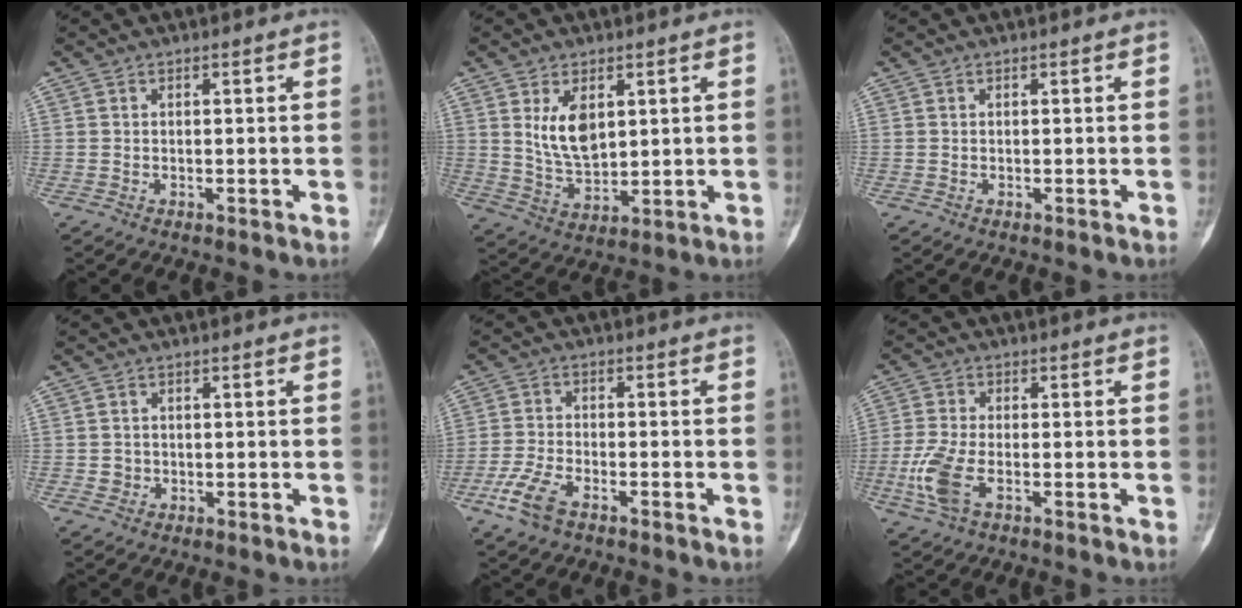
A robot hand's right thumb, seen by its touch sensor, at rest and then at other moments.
{"total": 8.3, "force": [2.8, 4.7, 6.3], "torque": [-0.097, -0.019, 0.066]}
{"total": 0.0}
{"total": 1.5, "force": [-0.3, 1.5, 0.3], "torque": [0.002, 0.006, -0.004]}
{"total": 6.7, "force": [-4.1, 2.8, 4.5], "torque": [-0.107, 0.014, -0.080]}
{"total": 7.4, "force": [-2.6, 3.3, 6.1], "torque": [-0.155, 0.002, -0.050]}